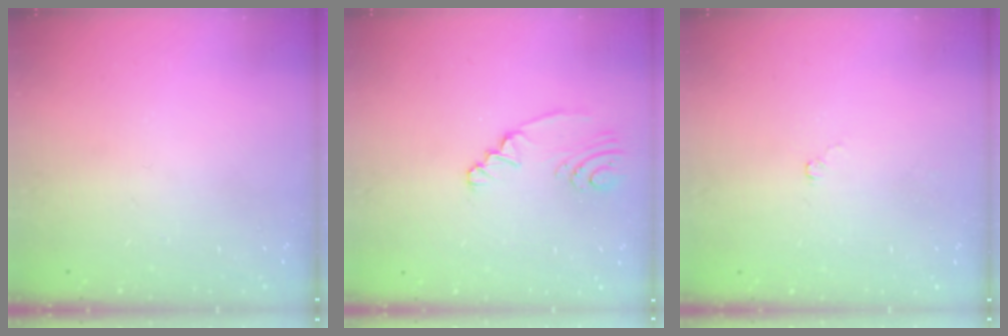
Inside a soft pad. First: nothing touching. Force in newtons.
{"total": 3.2, "press": 3.0, "slide": 1.1}
{"total": 2.4, "press": 2.3, "slide": 0.3}